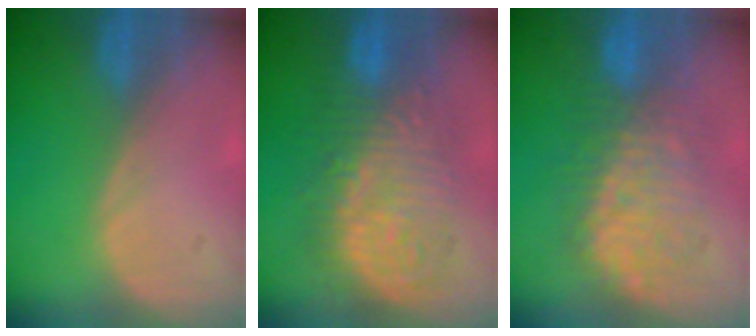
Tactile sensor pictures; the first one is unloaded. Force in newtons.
{"total": 10.7, "press": 10.6, "slide": 0.7}
{"total": 8.6, "press": 8.5, "slide": 0.8}